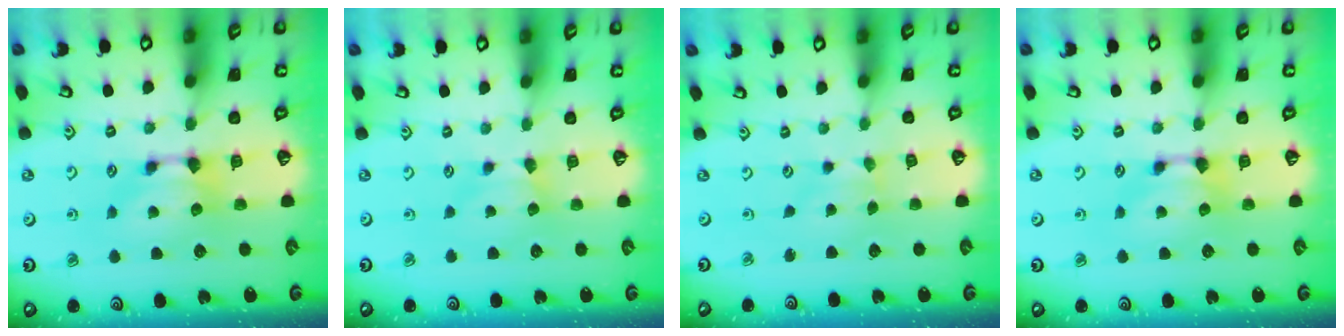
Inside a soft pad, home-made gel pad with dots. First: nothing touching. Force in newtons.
{"total": 2.0, "press": 2.0, "slide": 0.5}
{"total": 1.0, "press": 0.9, "slide": 0.3}
{"total": 0.0}